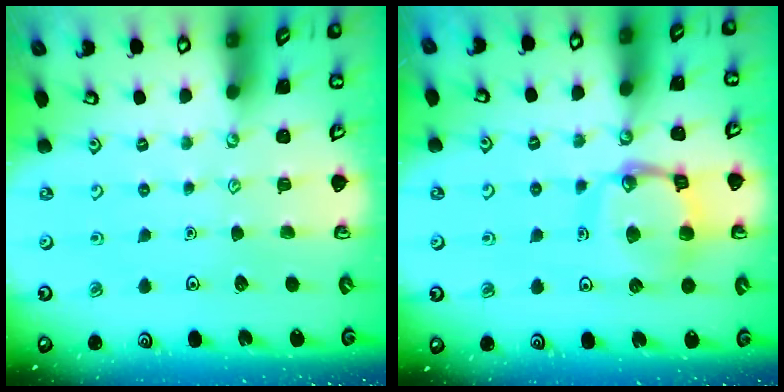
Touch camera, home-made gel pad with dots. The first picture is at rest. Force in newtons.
{"total": 13.4, "press": 13.4, "slide": 1.3}